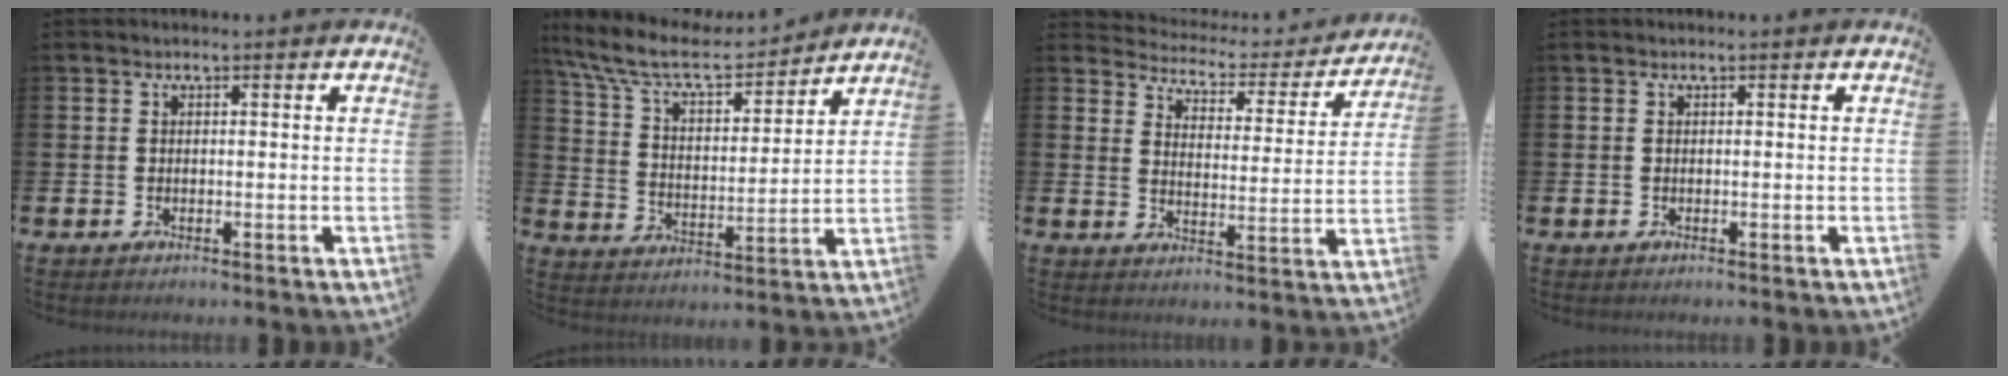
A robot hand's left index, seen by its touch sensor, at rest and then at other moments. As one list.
[{"total": 10.0, "force": [8.7, 2.6, 4.1], "torque": [-0.113, -0.054, 0.149]}, {"total": 4.0, "force": [3.8, 1.2, 0.3], "torque": [-0.025, -0.039, 0.055]}, {"total": 0.0}]